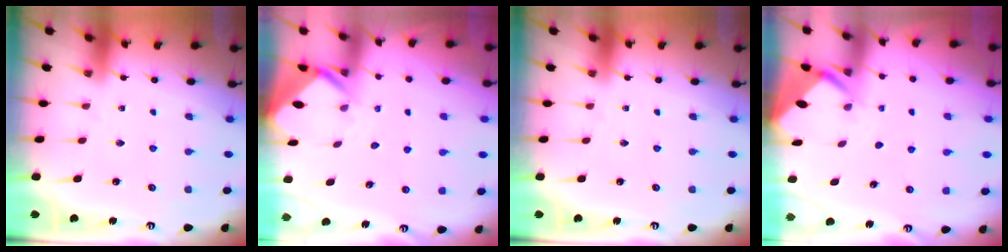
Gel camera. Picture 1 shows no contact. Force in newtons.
{"total": 2.8, "press": 2.8, "slide": 0.2}
{"total": 0.0}
{"total": 2.8, "press": 2.8, "slide": 0.2}